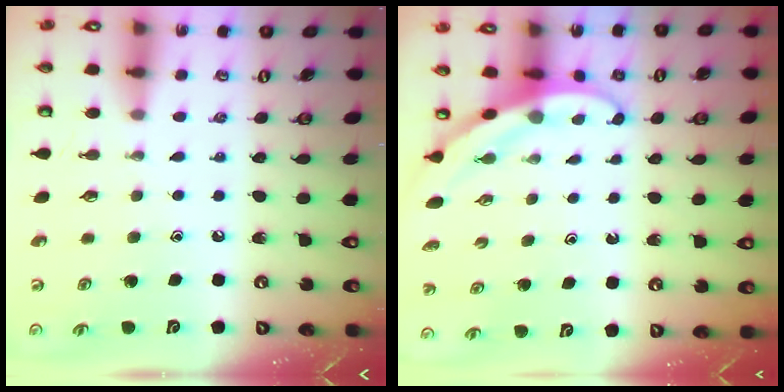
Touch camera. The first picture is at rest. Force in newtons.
{"total": 3.1, "press": 3.1, "slide": 0.1}